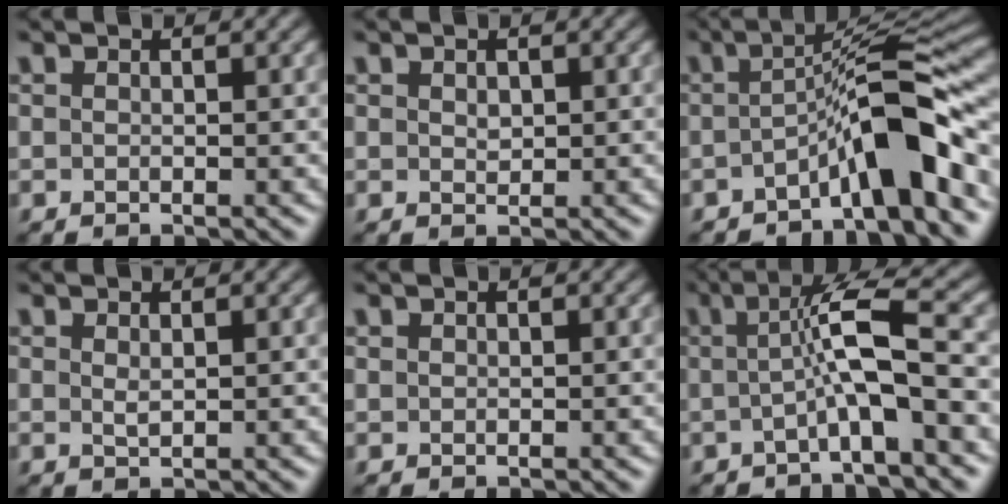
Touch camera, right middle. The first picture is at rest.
{"total": 0.9, "force": [0.3, 0.6, 0.6], "torque": [-0.011, -0.001, 0.009]}
{"total": 6.9, "force": [-2.9, 1.2, 6.1], "torque": [-0.089, 0.022, -0.054]}
{"total": 0.7, "force": [0.3, 0.2, 0.6], "torque": [-0.014, -0.001, 0.008]}
{"total": 0.0}
{"total": 5.5, "force": [-0.5, 0.8, 5.4], "torque": [-0.095, 0.015, -0.016]}